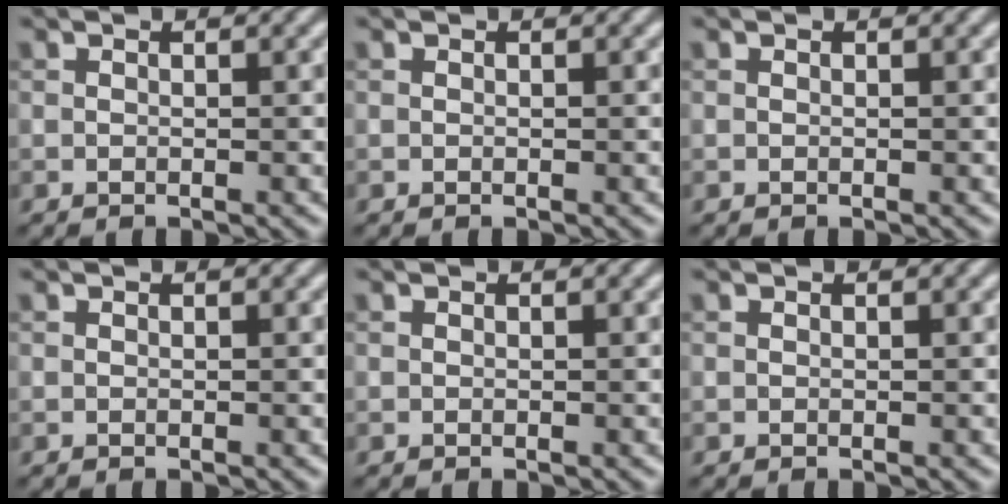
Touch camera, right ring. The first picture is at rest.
{"total": 0.0}
{"total": 0.0}
{"total": 0.0}
{"total": 0.0}
{"total": 0.0}